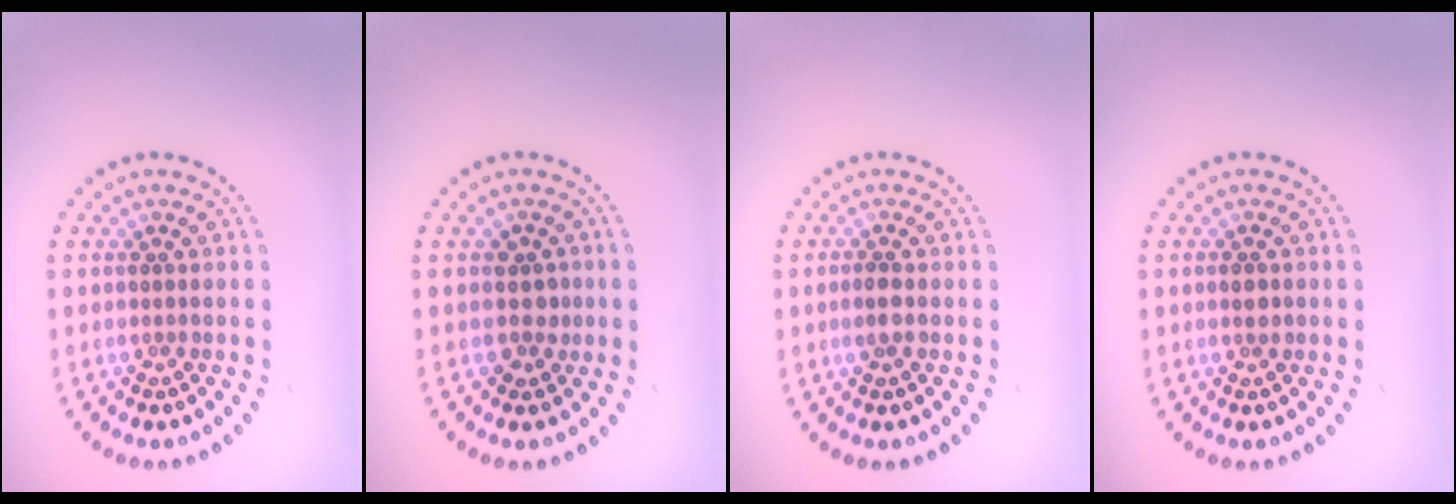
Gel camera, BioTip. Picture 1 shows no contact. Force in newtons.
{"total": 1.5, "press": 1.3, "slide": 0.8}
{"total": 1.3, "press": 1.3, "slide": 0.5}
{"total": 1.2, "press": 1.1, "slide": 0.2}